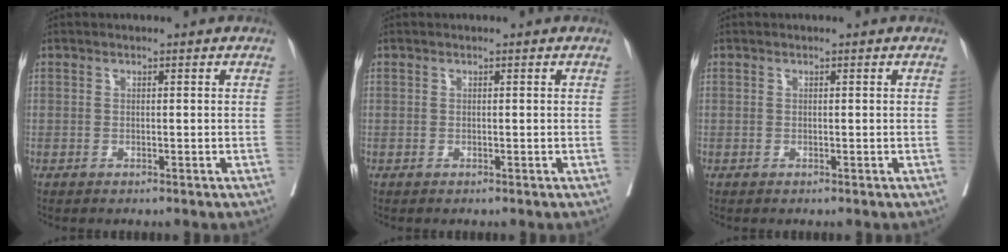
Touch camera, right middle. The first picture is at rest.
{"total": 0.0}
{"total": 0.0}